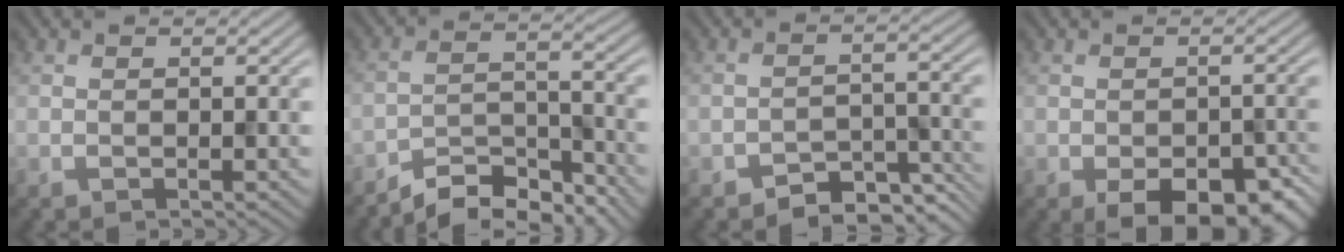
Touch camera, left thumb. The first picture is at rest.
{"total": 7.0, "force": [-6.3, 1.7, 2.5], "torque": [-0.040, 0.003, -0.121]}
{"total": 5.2, "force": [-4.1, 2.1, 2.4], "torque": [-0.030, 0.000, -0.066]}
{"total": 7.9, "force": [-4.4, 4.0, 5.3], "torque": [-0.073, -0.021, -0.047]}